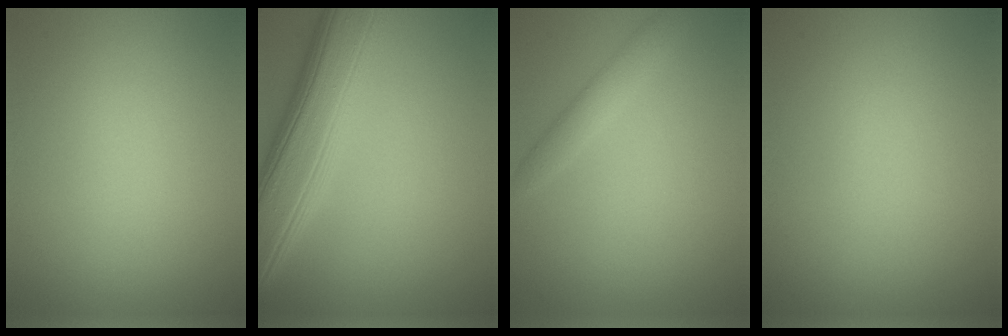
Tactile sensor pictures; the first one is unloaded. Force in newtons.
{"total": 9.0, "press": 9.0, "slide": 0.2}
{"total": 1.9, "press": 1.9, "slide": 0.1}
{"total": 0.0}